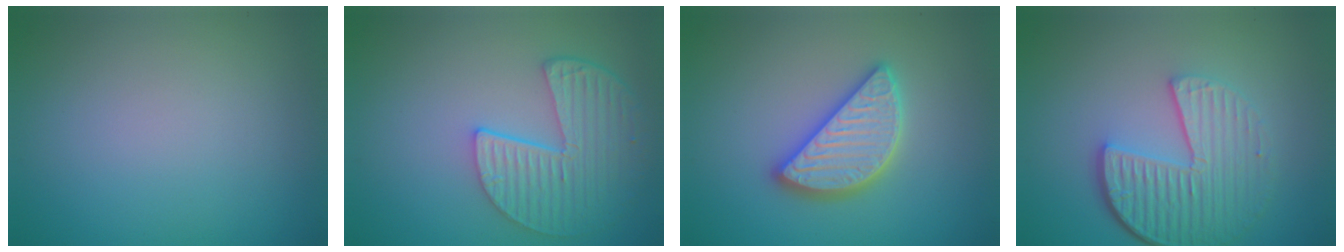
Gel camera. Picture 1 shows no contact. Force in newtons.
{"total": 5.4, "press": 4.3, "slide": 3.2}
{"total": 4.7, "press": 4.7, "slide": 0.3}
{"total": 6.1, "press": 4.3, "slide": 4.3}